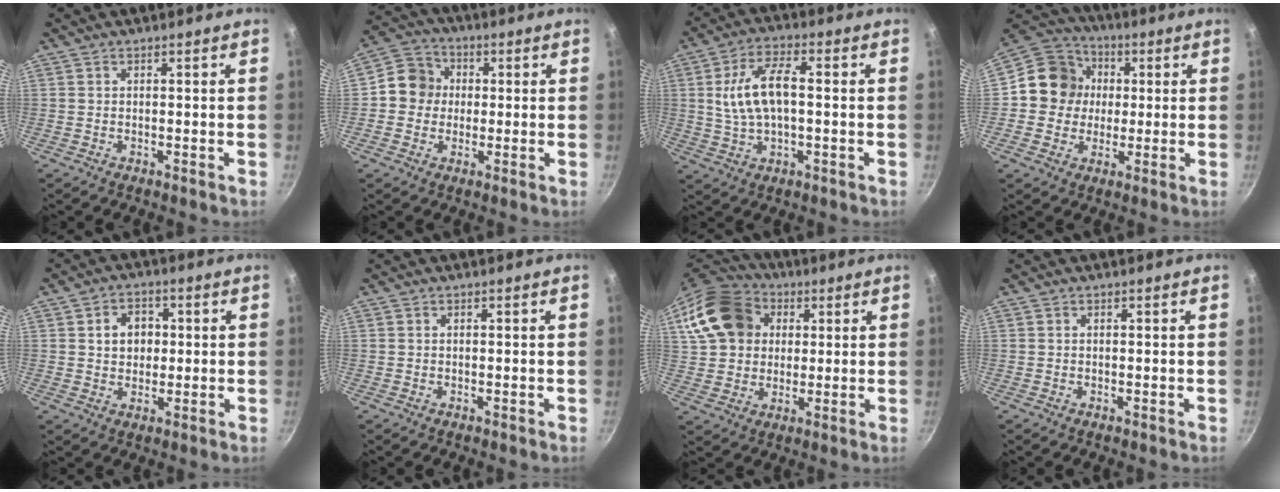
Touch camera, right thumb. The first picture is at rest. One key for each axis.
{"total": 8.1, "fx": 0.2, "fy": 7.5, "fz": 3.0, "tx": -0.015, "ty": 0.017, "tz": -0.019}
{"total": 10.8, "fx": 0.7, "fy": 5.1, "fz": 9.5, "tx": -0.181, "ty": 0.022, "tz": 0.011}
{"total": 12.0, "fx": 0.8, "fy": 11.2, "fz": 4.3, "tx": -0.036, "ty": 0.022, "tz": -0.007}
{"total": 6.1, "fx": 1.0, "fy": 5.1, "fz": 3.4, "tx": -0.029, "ty": 0.007, "tz": 0.011}
{"total": 0.0}
{"total": 17.4, "fx": 5.1, "fy": 14.1, "fz": 9.0, "tx": -0.156, "ty": 0.025, "tz": 0.090}
{"total": 0.0}